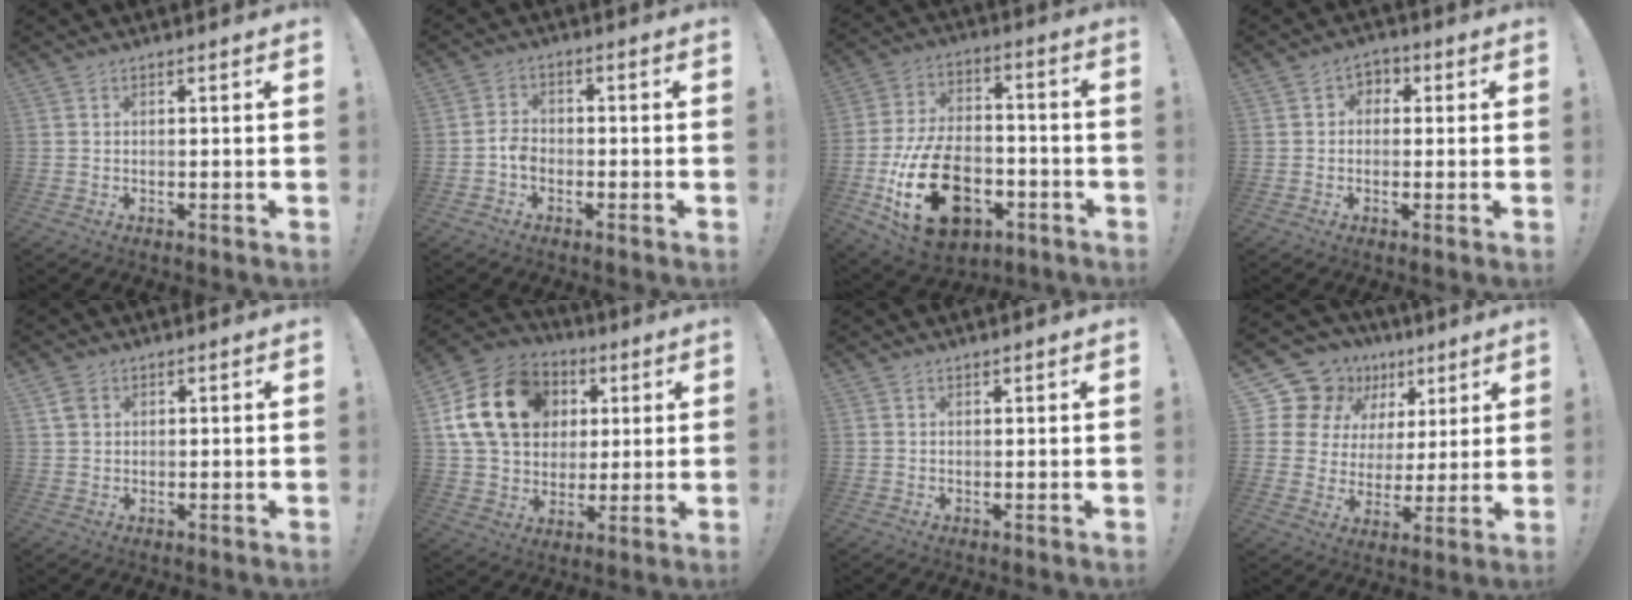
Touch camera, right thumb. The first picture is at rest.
{"total": 4.2, "force": [-2.4, 2.6, 2.3], "torque": [-0.036, 0.015, -0.040]}
{"total": 24.0, "force": [-8.2, 15.2, 16.6], "torque": [-0.294, 0.056, -0.121]}
{"total": 3.4, "force": [-0.7, 3.1, 1.4], "torque": [-0.018, 0.011, -0.013]}
{"total": 2.8, "force": [1.5, 2.1, 1.0], "torque": [-0.014, -0.002, 0.028]}
{"total": 20.9, "force": [6.2, 16.1, 11.8], "torque": [-0.207, -0.010, 0.131]}
{"total": 0.7, "force": [0.7, 0.1, 0.2], "torque": [0.008, -0.004, 0.011]}
{"total": 15.9, "force": [8.9, 12.1, 5.2], "torque": [-0.082, -0.056, 0.187]}